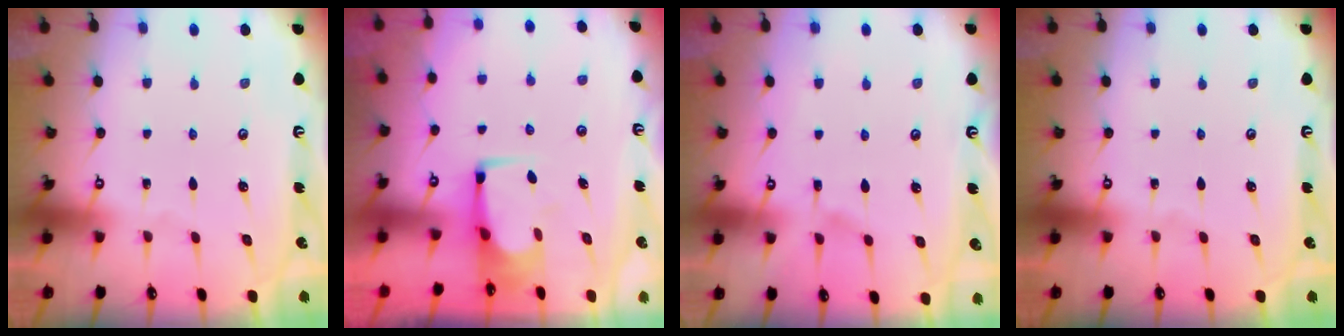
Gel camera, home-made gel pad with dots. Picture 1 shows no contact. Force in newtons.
{"total": 6.1, "press": 6.0, "slide": 0.6}
{"total": 3.7, "press": 3.7, "slide": 0.4}
{"total": 0.0}